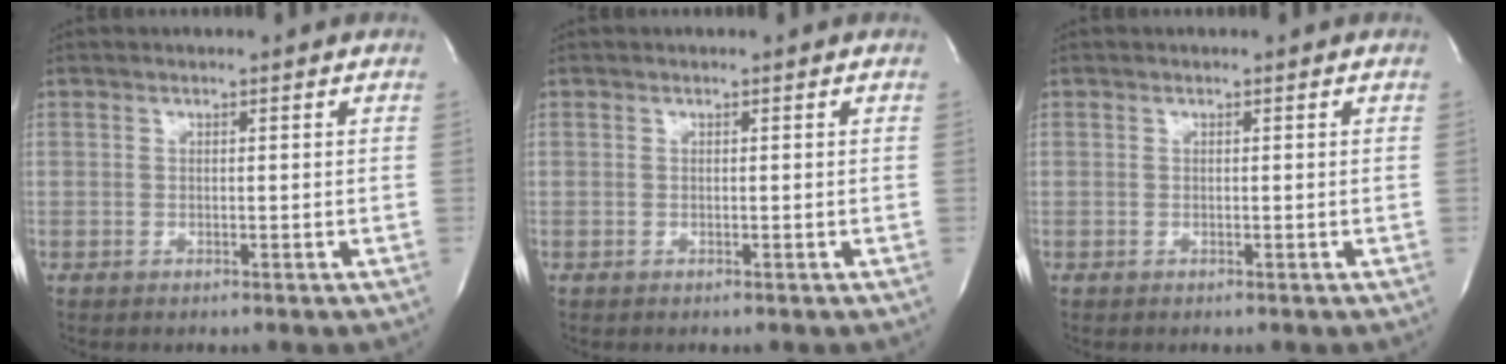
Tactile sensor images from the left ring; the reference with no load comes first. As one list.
[{"total": 0.0}, {"total": 0.0}]